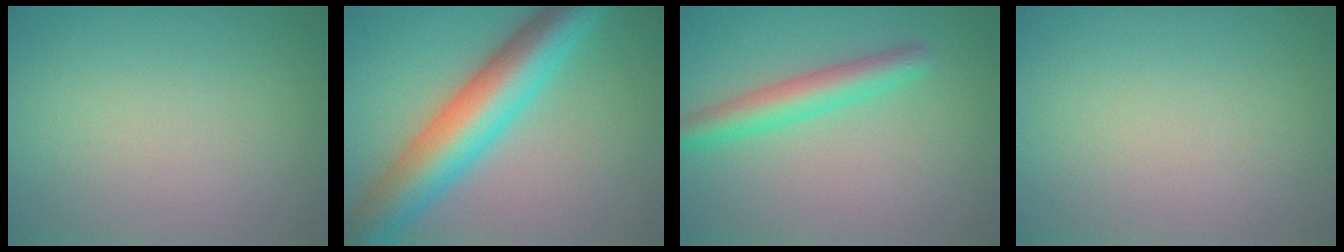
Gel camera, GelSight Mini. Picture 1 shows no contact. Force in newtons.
{"total": 9.5, "press": 9.5, "slide": 0.4}
{"total": 3.6, "press": 3.6, "slide": 0.0}
{"total": 0.0}